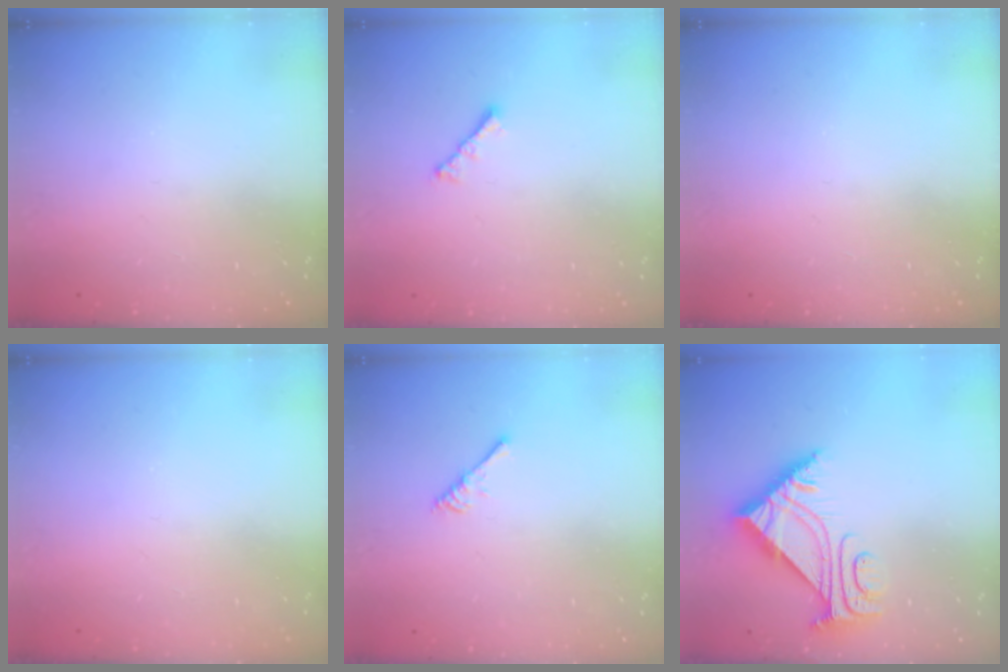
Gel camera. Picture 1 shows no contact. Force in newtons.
{"total": 2.4, "press": 2.3, "slide": 0.6}
{"total": 0.0}
{"total": 0.0}
{"total": 2.9, "press": 2.9, "slide": 0.5}
{"total": 7.2, "press": 7.1, "slide": 0.9}